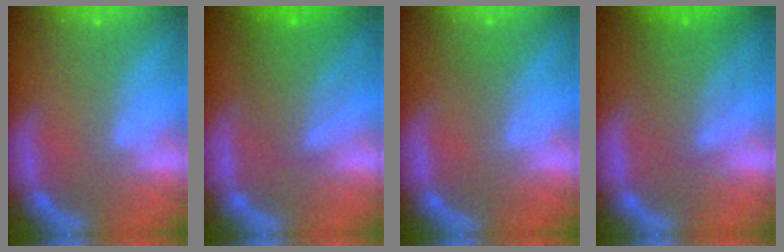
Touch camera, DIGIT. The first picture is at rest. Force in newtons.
{"total": 5.5}
{"total": 1.0}
{"total": 5.1}